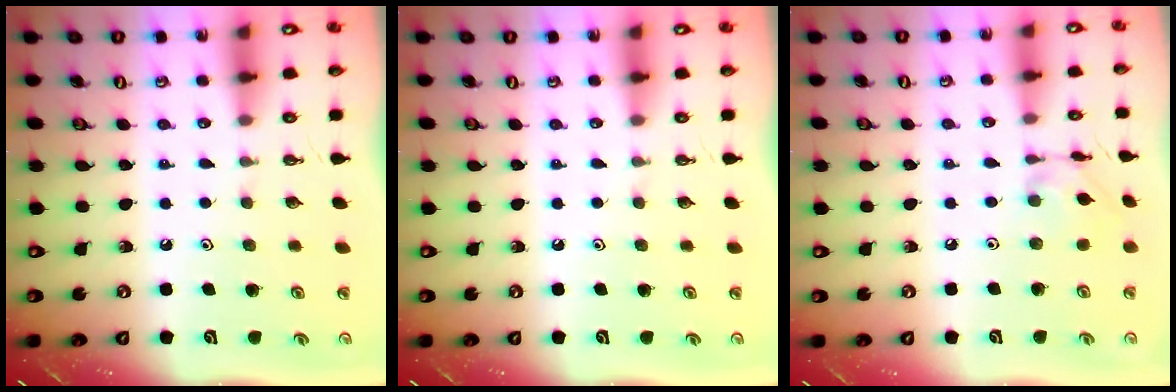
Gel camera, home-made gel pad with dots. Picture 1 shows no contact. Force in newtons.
{"total": 0.0}
{"total": 4.6, "press": 4.6, "slide": 0.4}